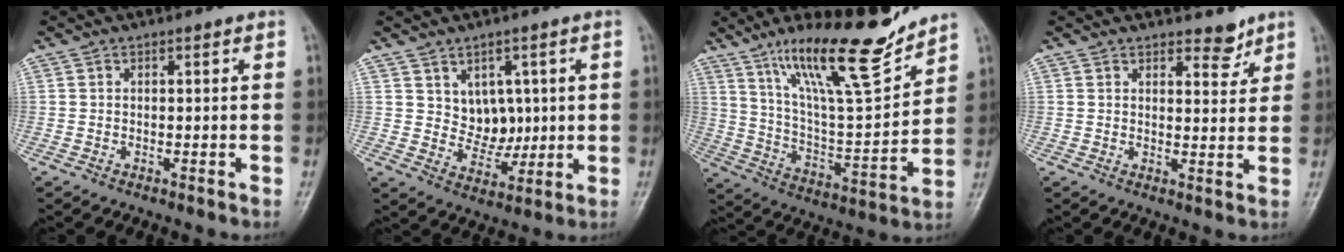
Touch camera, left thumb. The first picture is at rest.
{"total": 7.2, "force": [1.9, 5.7, 3.9], "torque": [-0.023, -0.016, 0.041]}
{"total": 19.1, "force": [14.0, 3.8, 12.4], "torque": [-0.176, -0.082, 0.247]}
{"total": 3.8, "force": [2.9, 1.8, 1.6], "torque": [-0.001, -0.020, 0.041]}